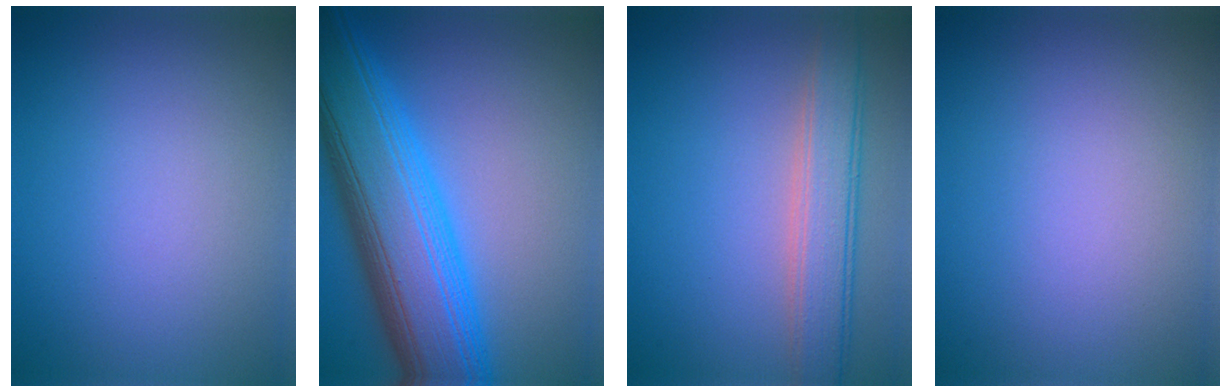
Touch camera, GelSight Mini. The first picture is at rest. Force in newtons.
{"total": 12.4, "press": 12.4, "slide": 0.2}
{"total": 4.3, "press": 4.3, "slide": 0.4}
{"total": 0.0}